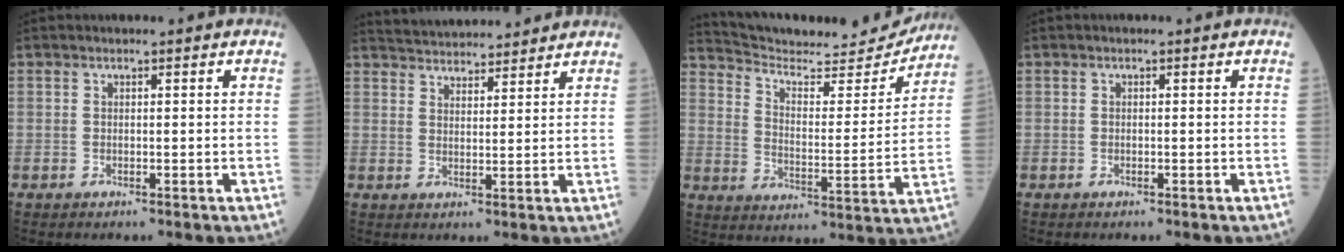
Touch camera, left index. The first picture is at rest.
{"total": 11.0, "force": [10.6, 1.8, 2.4], "torque": [-0.036, 0.022, 0.154]}
{"total": 17.8, "force": [17.3, 2.2, 3.6], "torque": [-0.060, -0.043, 0.247]}
{"total": 0.0}